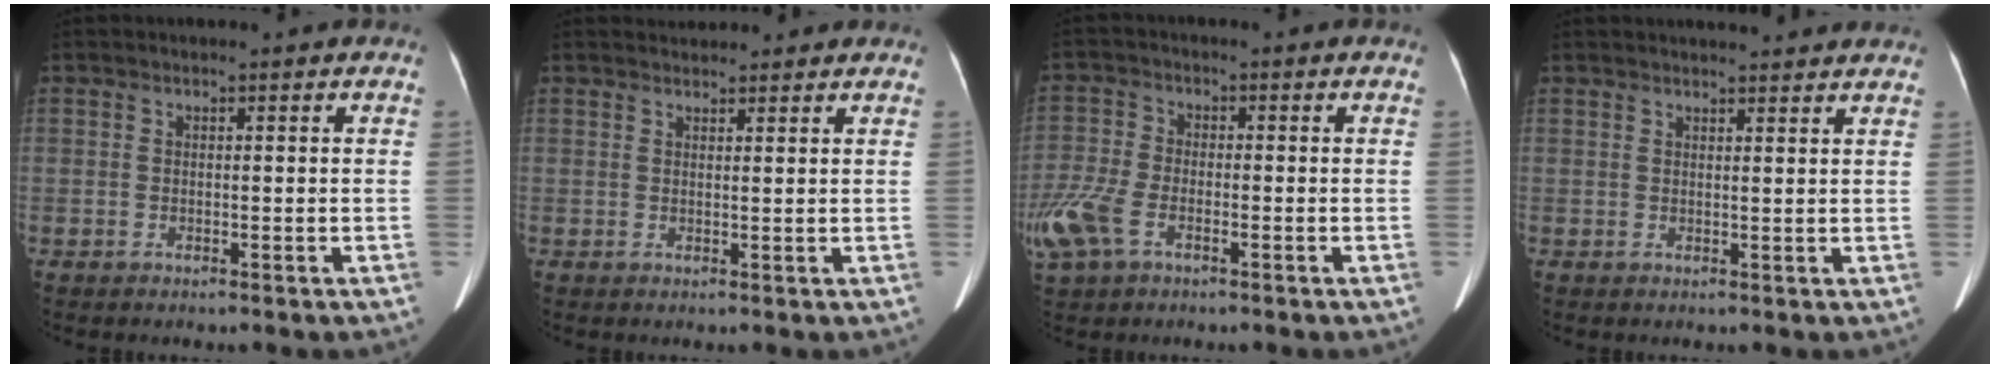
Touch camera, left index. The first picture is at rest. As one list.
[{"total": 3.9, "force": [3.7, 1.1, 0.5], "torque": [-0.007, 0.027, 0.048]}, {"total": 10.4, "force": [-4.8, 5.9, 7.1], "torque": [-0.193, -0.003, -0.091]}, {"total": 7.7, "force": [7.2, 0.9, 2.4], "torque": [-0.028, 0.022, 0.076]}]